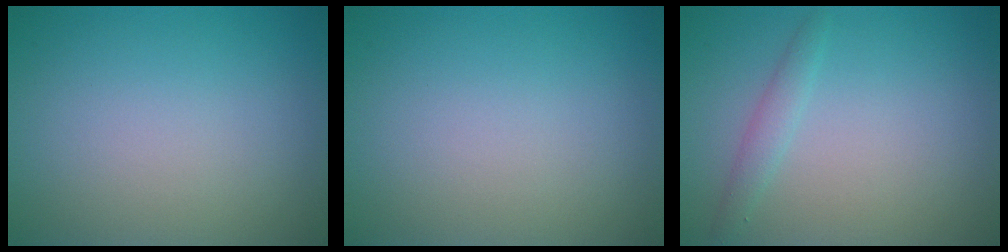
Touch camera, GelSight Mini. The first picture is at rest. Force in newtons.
{"total": 0.0}
{"total": 1.3, "press": 1.3, "slide": 0.1}